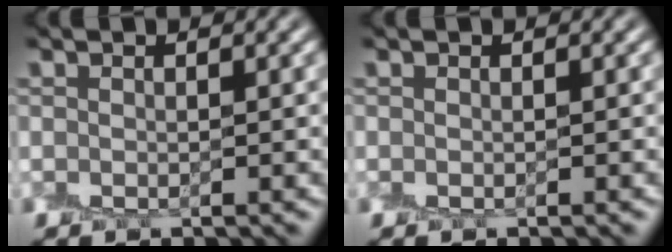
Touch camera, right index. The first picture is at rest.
{"total": 0.0}